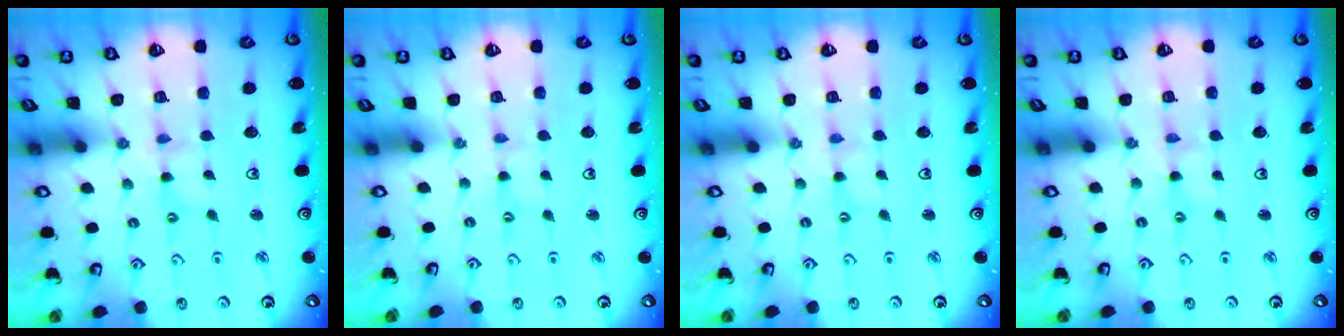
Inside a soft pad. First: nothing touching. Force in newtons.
{"total": 0.0}
{"total": 0.0}
{"total": 0.0}